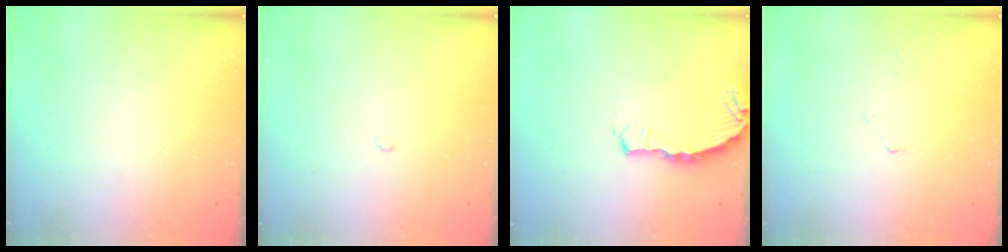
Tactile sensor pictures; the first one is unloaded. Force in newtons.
{"total": 2.0, "press": 2.0, "slide": 0.3}
{"total": 3.5, "press": 3.5, "slide": 0.2}
{"total": 2.1, "press": 2.1, "slide": 0.3}